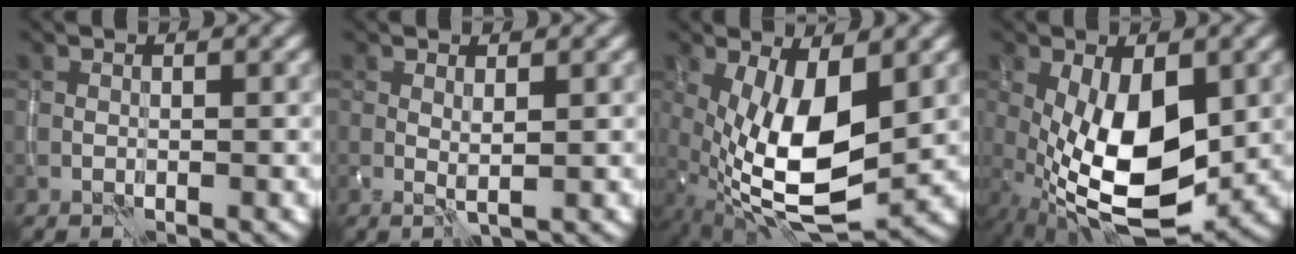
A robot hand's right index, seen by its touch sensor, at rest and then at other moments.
{"total": 1.1, "force": [0.4, 0.0, 1.0], "torque": [-0.021, -0.005, 0.008]}
{"total": 10.5, "force": [0.3, 4.3, 9.6], "torque": [-0.180, -0.017, 0.006]}
{"total": 10.1, "force": [-0.5, 4.5, 9.0], "torque": [-0.169, -0.018, -0.002]}